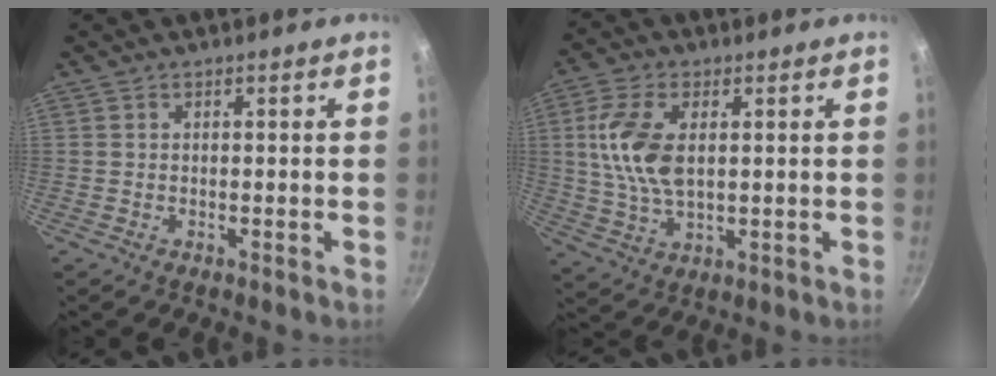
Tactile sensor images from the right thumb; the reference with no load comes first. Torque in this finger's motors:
{"motor_torque": [1.05, 1.09, 1.41, 0.20, 0.14]}